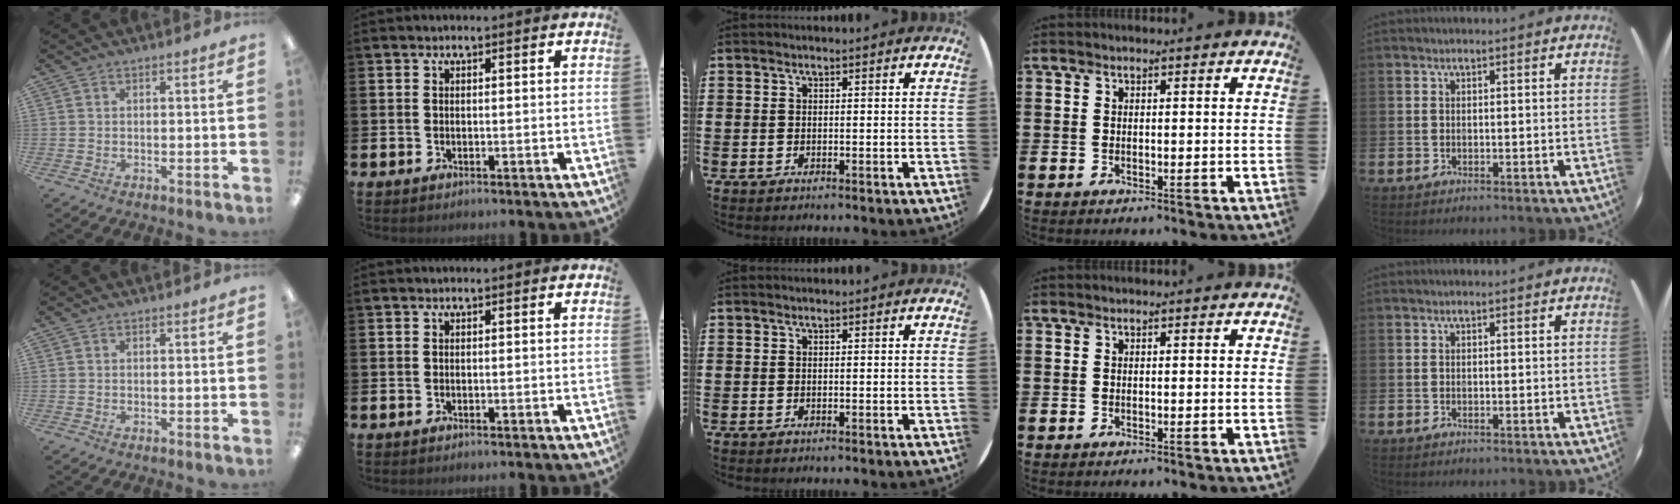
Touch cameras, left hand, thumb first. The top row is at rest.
{}